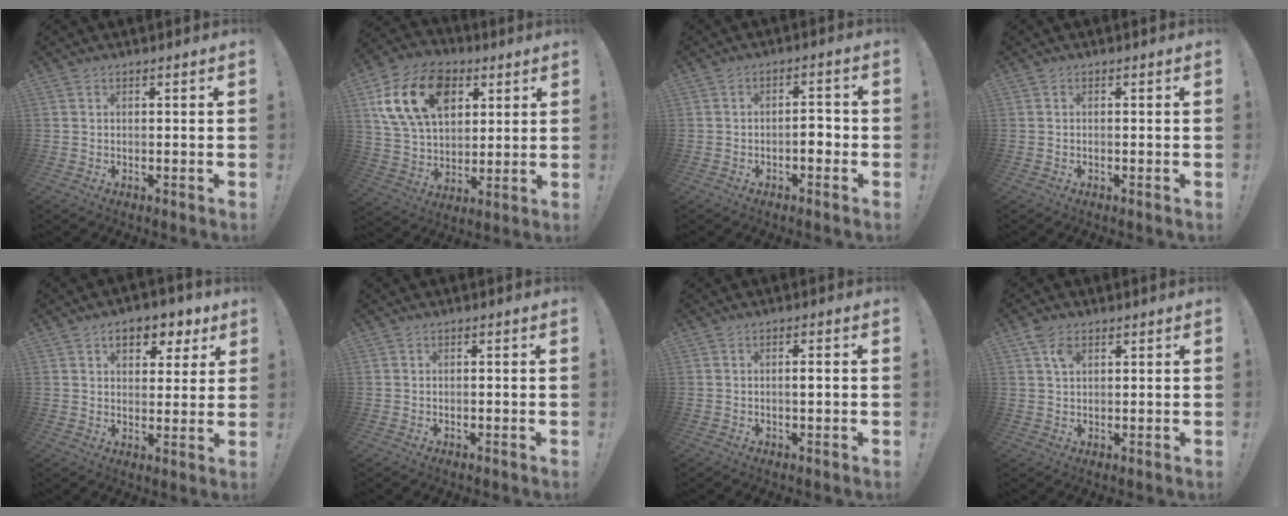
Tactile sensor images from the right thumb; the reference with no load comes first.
{"total": 20.4, "force": [7.9, 13.9, 12.7], "torque": [-0.224, -0.022, 0.144]}
{"total": 4.5, "force": [-1.8, 2.0, 3.6], "torque": [-0.051, 0.005, -0.033]}
{"total": 0.0}
{"total": 8.9, "force": [4.6, 5.3, 5.5], "torque": [-0.069, -0.020, 0.080]}
{"total": 0.6, "force": [0.1, 0.6, -0.3], "torque": [0.007, 0.003, 0.000]}
{"total": 1.5, "force": [-0.2, 0.1, 1.5], "torque": [-0.012, -0.004, -0.008]}
{"total": 4.5, "force": [2.4, 2.5, 2.9], "torque": [-0.049, -0.005, 0.043]}